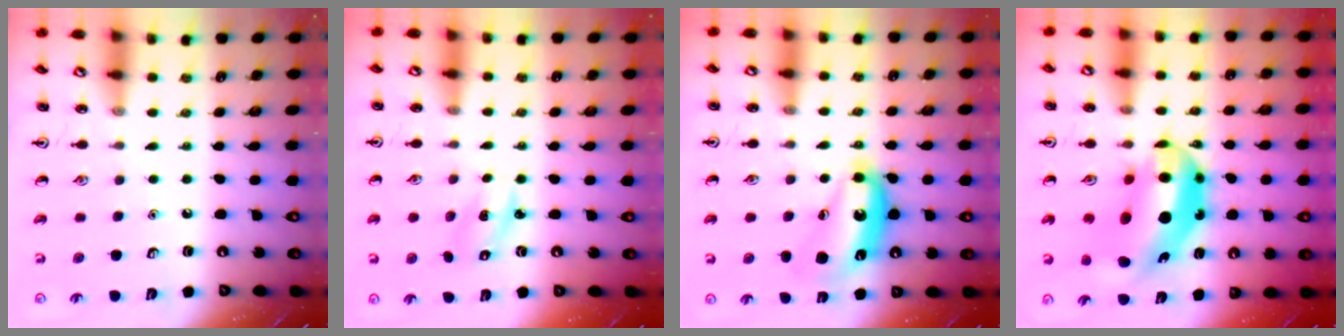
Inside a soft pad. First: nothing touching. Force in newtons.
{"total": 2.2, "press": 2.1, "slide": 0.7}
{"total": 13.4, "press": 13.4, "slide": 0.9}
{"total": 16.3, "press": 15.5, "slide": 5.1}